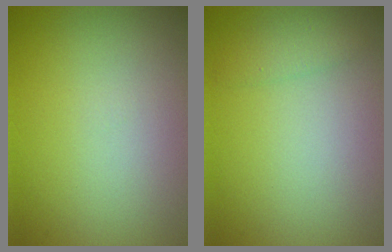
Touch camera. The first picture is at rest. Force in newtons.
{"total": 1.3, "press": 1.3, "slide": 0.0}